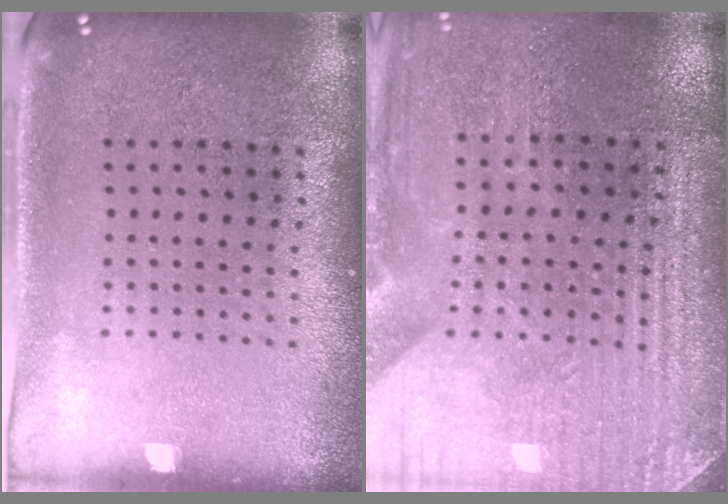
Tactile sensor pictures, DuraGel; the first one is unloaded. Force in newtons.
{"total": 3.3, "press": 3.3, "slide": 0.2}